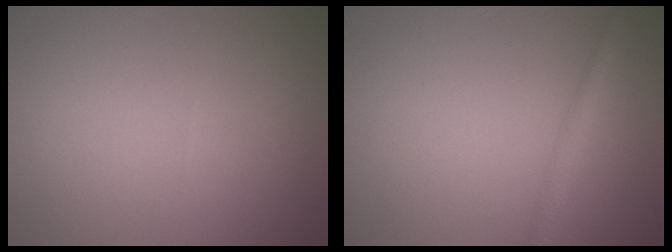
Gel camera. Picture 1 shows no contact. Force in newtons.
{"total": 1.6, "press": 1.5, "slide": 0.2}